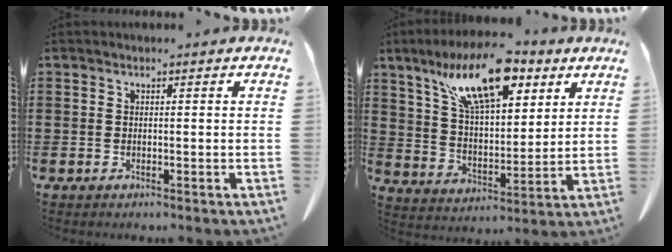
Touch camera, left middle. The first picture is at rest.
{"total": 14.6, "force": [9.0, 5.5, 10.1], "torque": [-0.190, -0.020, 0.158]}